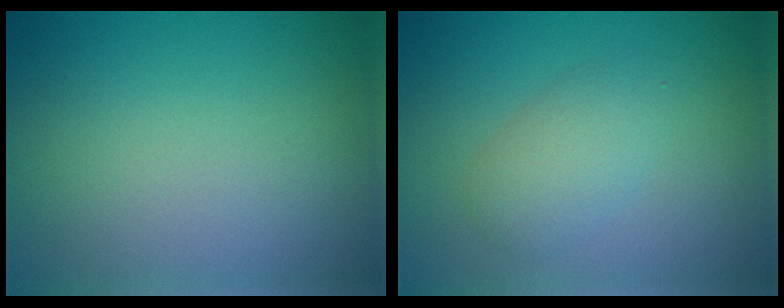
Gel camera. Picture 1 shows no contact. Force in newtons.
{"total": 2.7, "press": 2.7, "slide": 0.1}